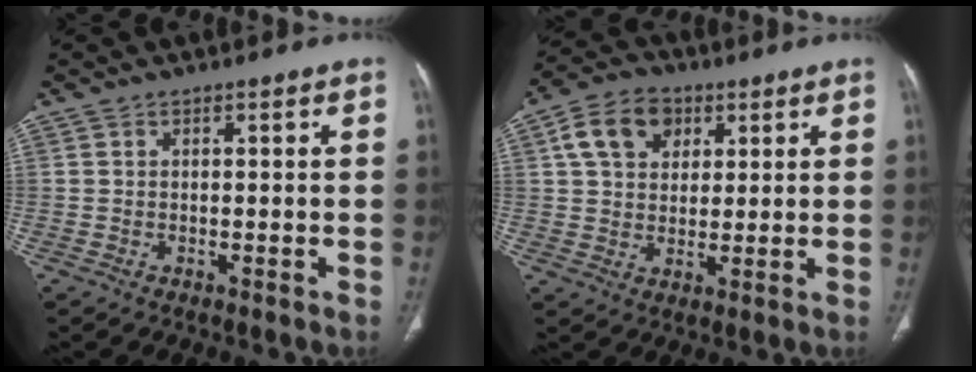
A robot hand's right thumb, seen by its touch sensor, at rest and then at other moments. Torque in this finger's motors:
{"motor_torque": [-0.86, 1.46, 0.76, 0.13, 0.06]}